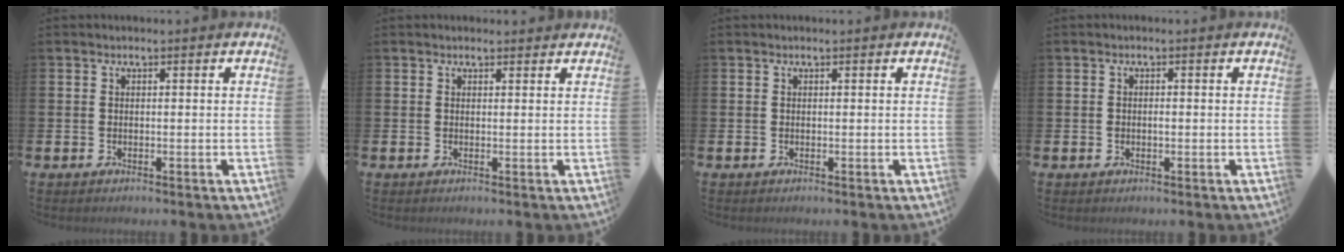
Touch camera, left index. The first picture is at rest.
{"total": 0.8, "force": [0.7, 0.3, 0.1], "torque": [0.013, -0.003, 0.010]}
{"total": 0.0}
{"total": 0.8, "force": [-0.1, 0.6, 0.6], "torque": [-0.007, 0.002, -0.005]}